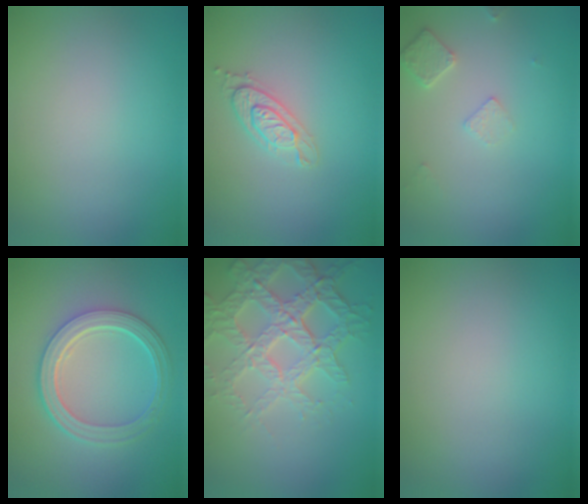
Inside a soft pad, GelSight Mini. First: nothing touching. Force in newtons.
{"total": 2.1, "press": 2.1, "slide": 0.4}
{"total": 1.8, "press": 1.8, "slide": 0.3}
{"total": 4.9, "press": 3.8, "slide": 3.0}
{"total": 6.6, "press": 5.0, "slide": 4.3}
{"total": 0.0}